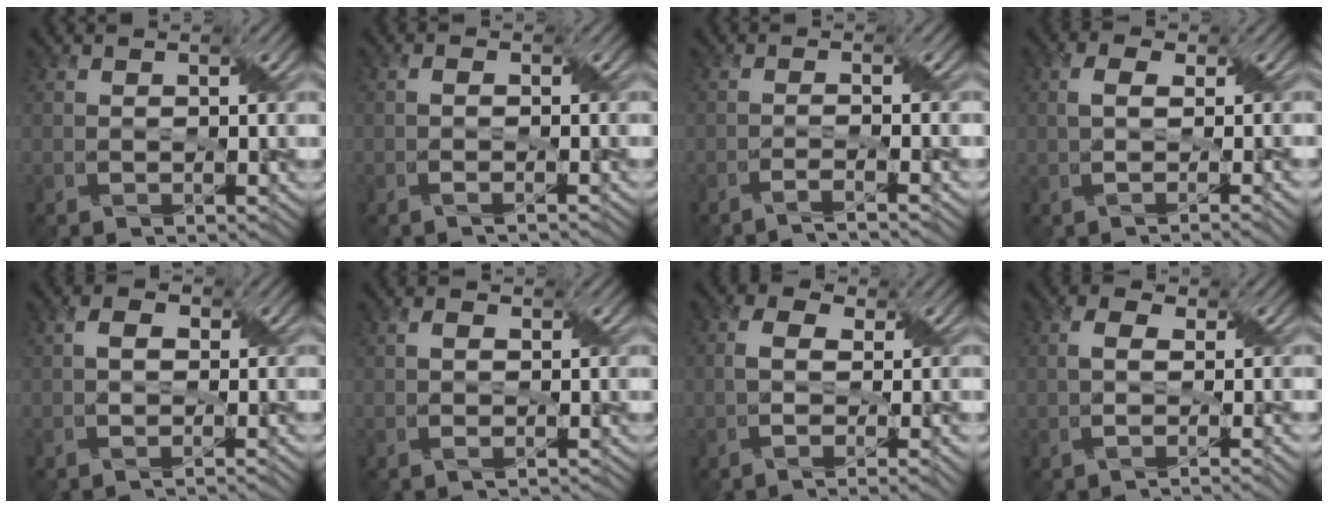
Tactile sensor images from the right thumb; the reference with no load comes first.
{"total": 1.3, "force": [-0.7, 0.3, 1.0], "torque": [-0.014, 0.003, -0.021]}
{"total": 2.8, "force": [-1.9, 0.1, 2.1], "torque": [-0.027, 0.009, -0.054]}
{"total": 3.9, "force": [0.0, 1.3, 3.7], "torque": [-0.052, 0.009, -0.010]}
{"total": 2.1, "force": [-0.9, 0.9, 1.7], "torque": [-0.030, 0.004, -0.017]}
{"total": 1.5, "force": [-0.5, 0.9, 1.1], "torque": [-0.019, -0.001, -0.009]}
{"total": 4.6, "force": [-1.0, 1.6, 4.2], "torque": [-0.070, 0.002, -0.024]}
{"total": 3.1, "force": [-0.5, 1.1, 2.9], "torque": [-0.045, 0.005, -0.019]}